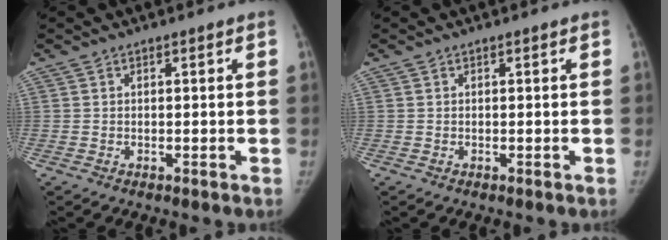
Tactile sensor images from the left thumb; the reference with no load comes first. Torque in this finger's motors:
{"motor_torque": [0.02, -0.02, 0.16, -0.02, 0.00]}